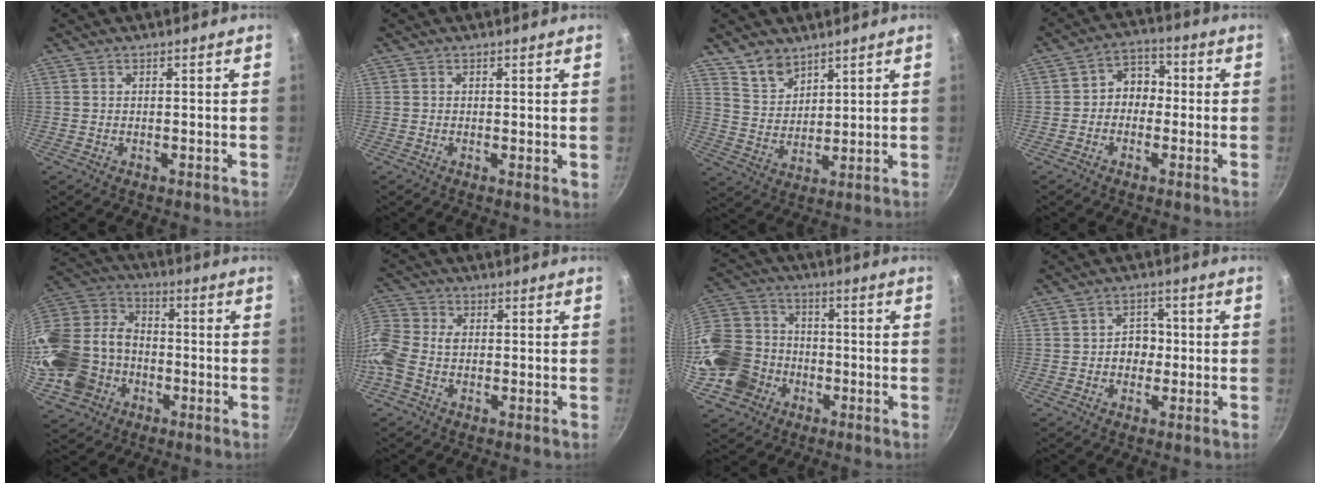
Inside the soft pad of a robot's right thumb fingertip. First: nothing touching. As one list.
[{"total": 1.1, "force": [0.3, 0.5, 0.9], "torque": [-0.013, -0.004, 0.001]}, {"total": 6.8, "force": [5.1, 3.9, 2.1], "torque": [-0.018, -0.027, 0.105]}, {"total": 5.9, "force": [-0.6, 4.9, 3.3], "torque": [-0.007, 0.022, -0.024]}, {"total": 24.4, "force": [-6.7, 19.4, 13.2], "torque": [-0.302, 0.058, -0.119]}, {"total": 11.2, "force": [-2.4, 8.3, 7.1], "torque": [-0.159, 0.026, -0.073]}, {"total": 17.6, "force": [-5.3, 15.1, 7.4], "torque": [-0.150, 0.049, -0.097]}, {"total": 4.7, "force": [-0.5, 3.9, 2.6], "torque": [0.000, 0.012, -0.010]}]